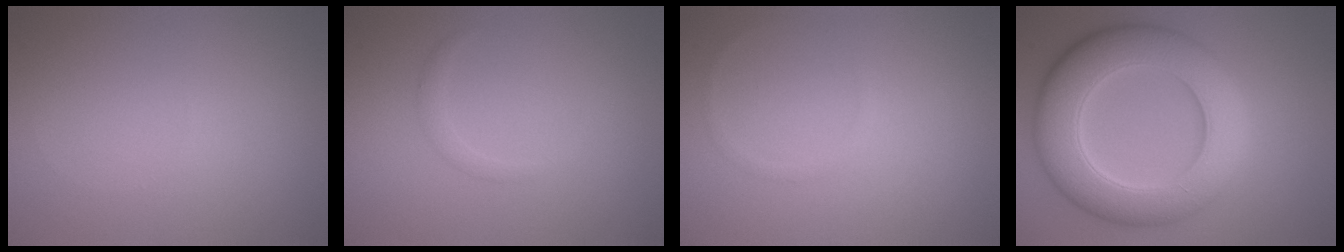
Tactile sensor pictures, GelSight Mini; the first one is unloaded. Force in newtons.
{"total": 0.9, "press": 0.9, "slide": 0.1}
{"total": 0.5, "press": 0.5, "slide": 0.1}
{"total": 10.1, "press": 10.1, "slide": 0.8}